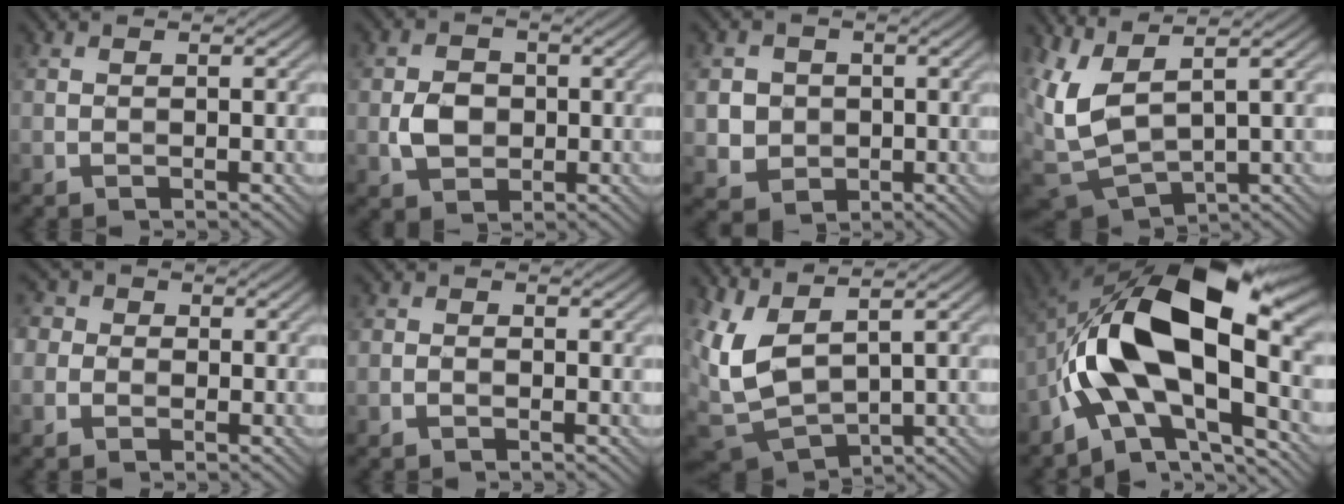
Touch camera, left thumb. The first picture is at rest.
{"total": 4.0, "force": [-0.5, 3.3, 2.2], "torque": [-0.046, -0.003, -0.011]}
{"total": 5.1, "force": [0.2, 4.8, 1.5], "torque": [-0.053, -0.006, 0.005]}
{"total": 9.0, "force": [3.1, 3.8, 7.6], "torque": [-0.207, -0.011, 0.070]}
{"total": 4.1, "force": [-0.3, 3.8, 1.4], "torque": [-0.028, 0.012, -0.040]}
{"total": 1.0, "force": [-0.6, 0.7, 0.3], "torque": [-0.003, 0.001, -0.016]}
{"total": 9.0, "force": [2.6, 4.6, 7.3], "torque": [-0.206, -0.015, 0.056]}
{"total": 16.3, "force": [-1.5, 7.9, 14.2], "torque": [-0.254, 0.017, -0.039]}